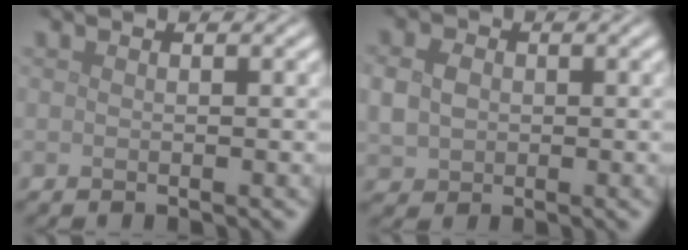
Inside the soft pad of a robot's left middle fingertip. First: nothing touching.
{"total": 3.1, "force": [0.2, 2.6, 1.6], "torque": [-0.044, 0.002, 0.002]}